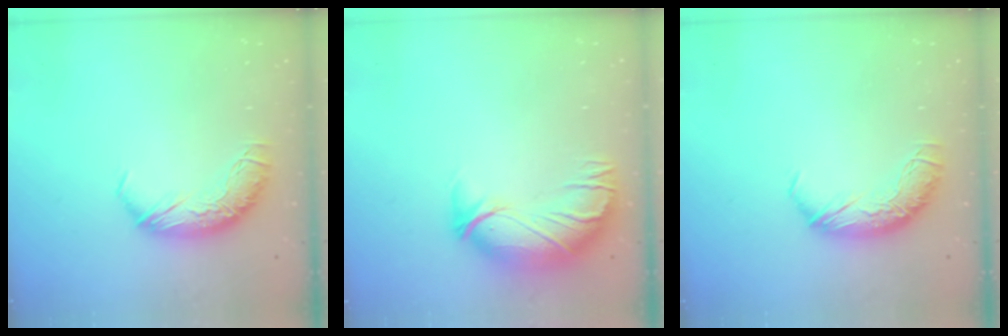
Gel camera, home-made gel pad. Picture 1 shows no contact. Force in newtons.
{"total": 2.9, "press": 0.3, "slide": 2.9}
{"total": 0.0}